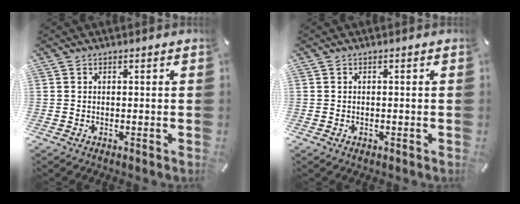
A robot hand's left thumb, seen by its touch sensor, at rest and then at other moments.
{"total": 0.6, "force": [-0.1, 0.4, 0.3], "torque": [-0.005, 0.002, -0.004]}